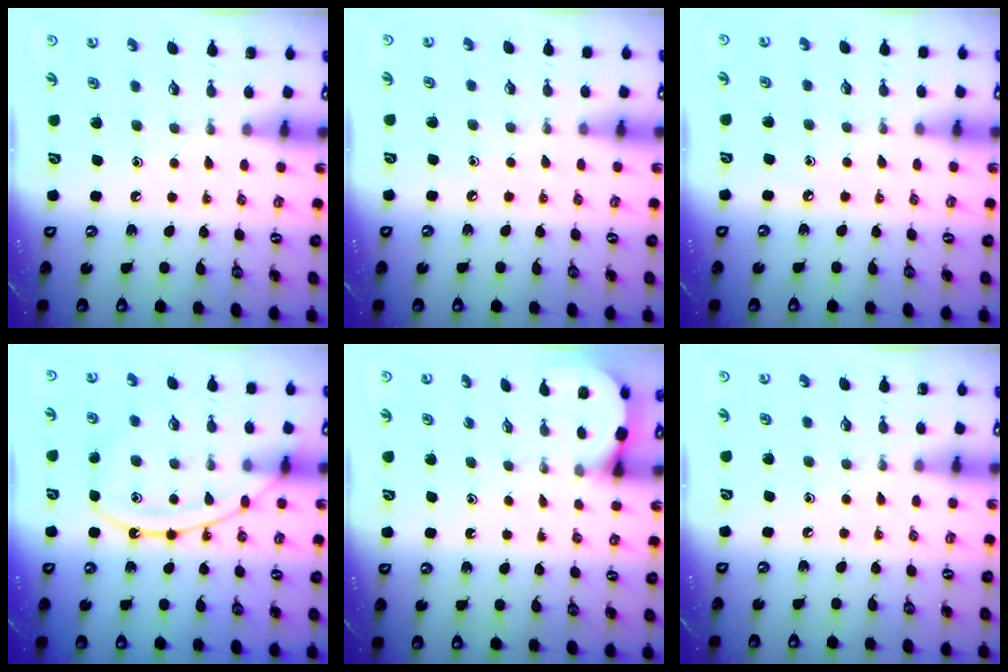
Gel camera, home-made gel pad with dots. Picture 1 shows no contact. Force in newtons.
{"total": 4.4, "press": 4.3, "slide": 0.7}
{"total": 2.9, "press": 2.8, "slide": 0.4}
{"total": 13.7, "press": 13.6, "slide": 1.5}
{"total": 2.6, "press": 2.6, "slide": 0.2}
{"total": 0.0}